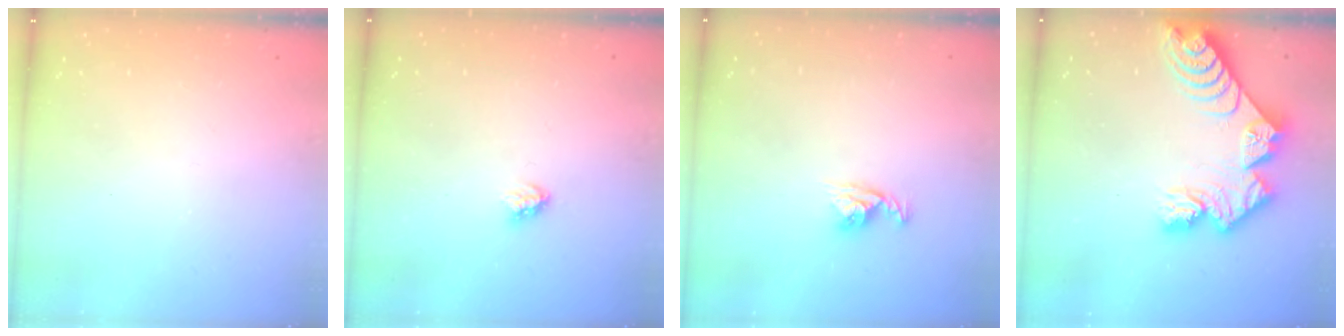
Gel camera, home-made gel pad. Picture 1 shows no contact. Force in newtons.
{"total": 2.9, "press": 2.9, "slide": 0.4}
{"total": 5.9, "press": 5.9, "slide": 0.5}
{"total": 13.4, "press": 13.3, "slide": 1.4}